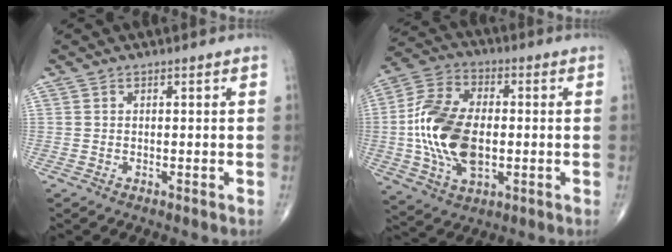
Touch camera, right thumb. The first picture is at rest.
{"total": 17.4, "force": [-1.1, 10.1, 14.1], "torque": [-0.272, 0.013, -0.020]}